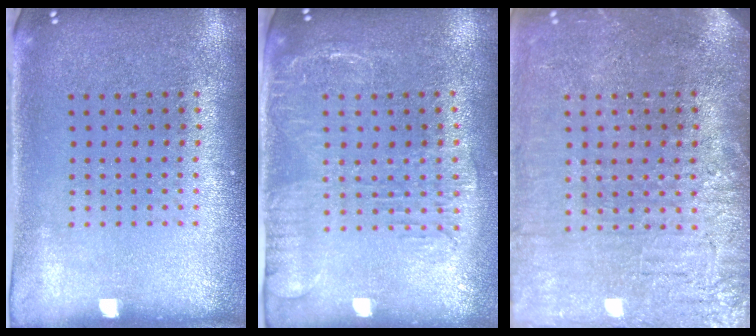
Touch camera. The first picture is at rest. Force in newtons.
{"total": 1.9, "press": 1.6, "slide": 1.1}
{"total": 4.0, "press": 3.6, "slide": 1.7}